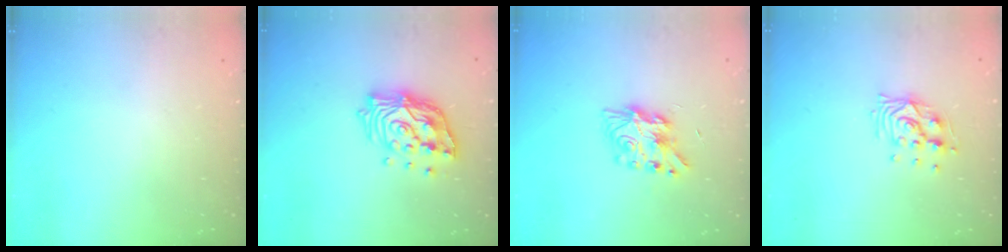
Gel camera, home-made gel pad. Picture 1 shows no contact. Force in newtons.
{"total": 16.1, "press": 16.0, "slide": 1.8}
{"total": 8.2, "press": 8.1, "slide": 0.3}
{"total": 9.5, "press": 9.5, "slide": 0.4}